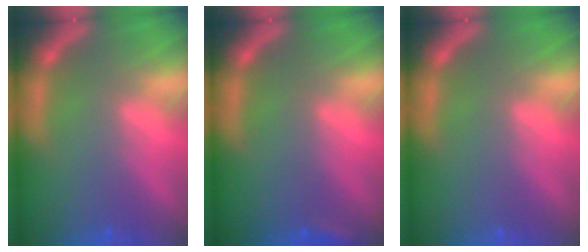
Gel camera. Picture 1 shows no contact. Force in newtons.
{"total": 1.4}
{"total": 0.0}